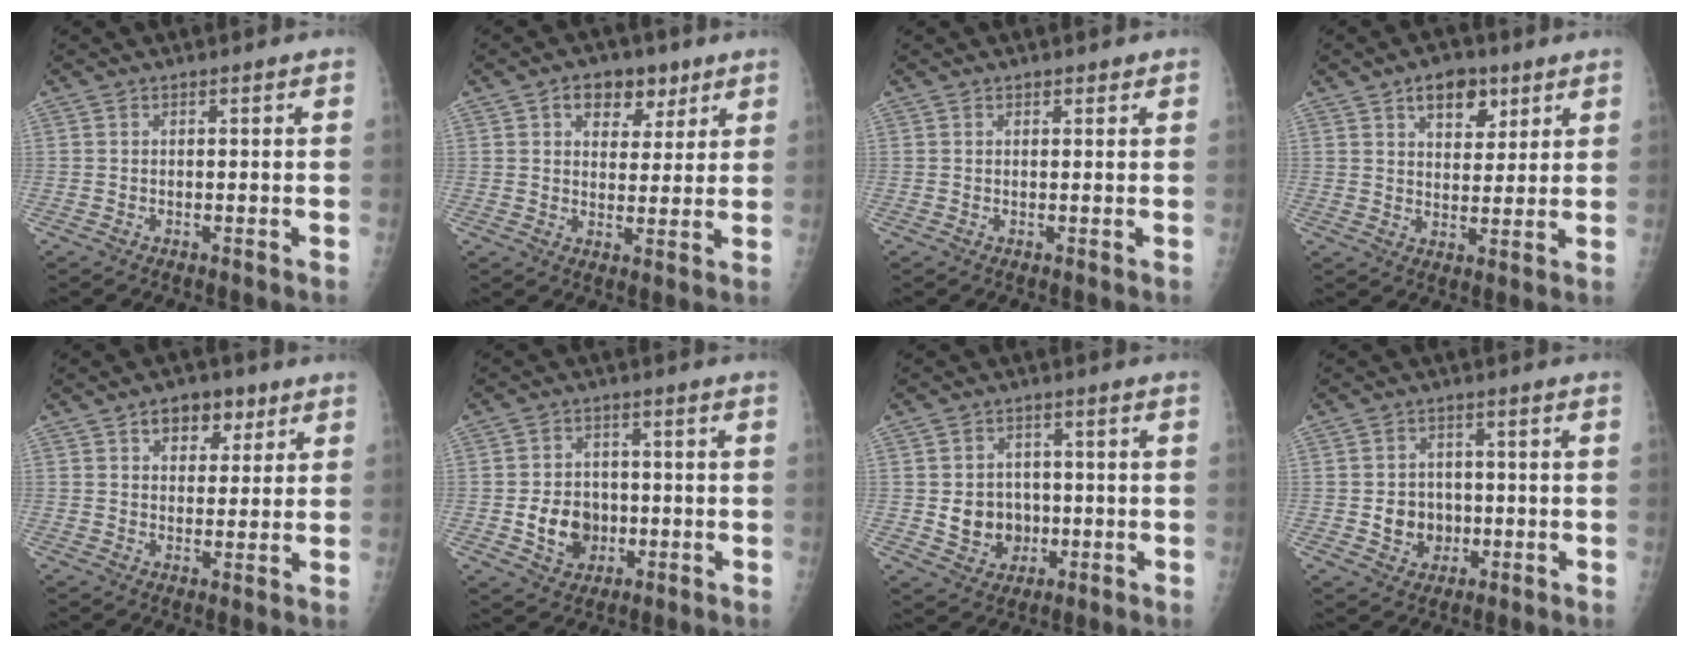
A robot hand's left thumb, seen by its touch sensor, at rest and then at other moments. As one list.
[{"total": 7.8, "force": [4.1, 5.3, 3.9], "torque": [-0.020, -0.012, 0.057]}, {"total": 0.8, "force": [0.6, 0.5, 0.2], "torque": [0.005, -0.004, 0.006]}, {"total": 8.2, "force": [4.5, 4.8, 4.8], "torque": [-0.037, -0.019, 0.067]}, {"total": 7.2, "force": [3.7, 4.7, 4.0], "torque": [-0.022, -0.012, 0.052]}, {"total": 8.4, "force": [-1.5, 7.0, 4.4], "torque": [-0.042, 0.008, -0.021]}, {"total": 7.7, "force": [-0.7, 6.9, 3.5], "torque": [-0.019, 0.007, -0.003]}, {"total": 6.3, "force": [-0.9, 5.6, 2.8], "torque": [-0.013, 0.010, -0.011]}]